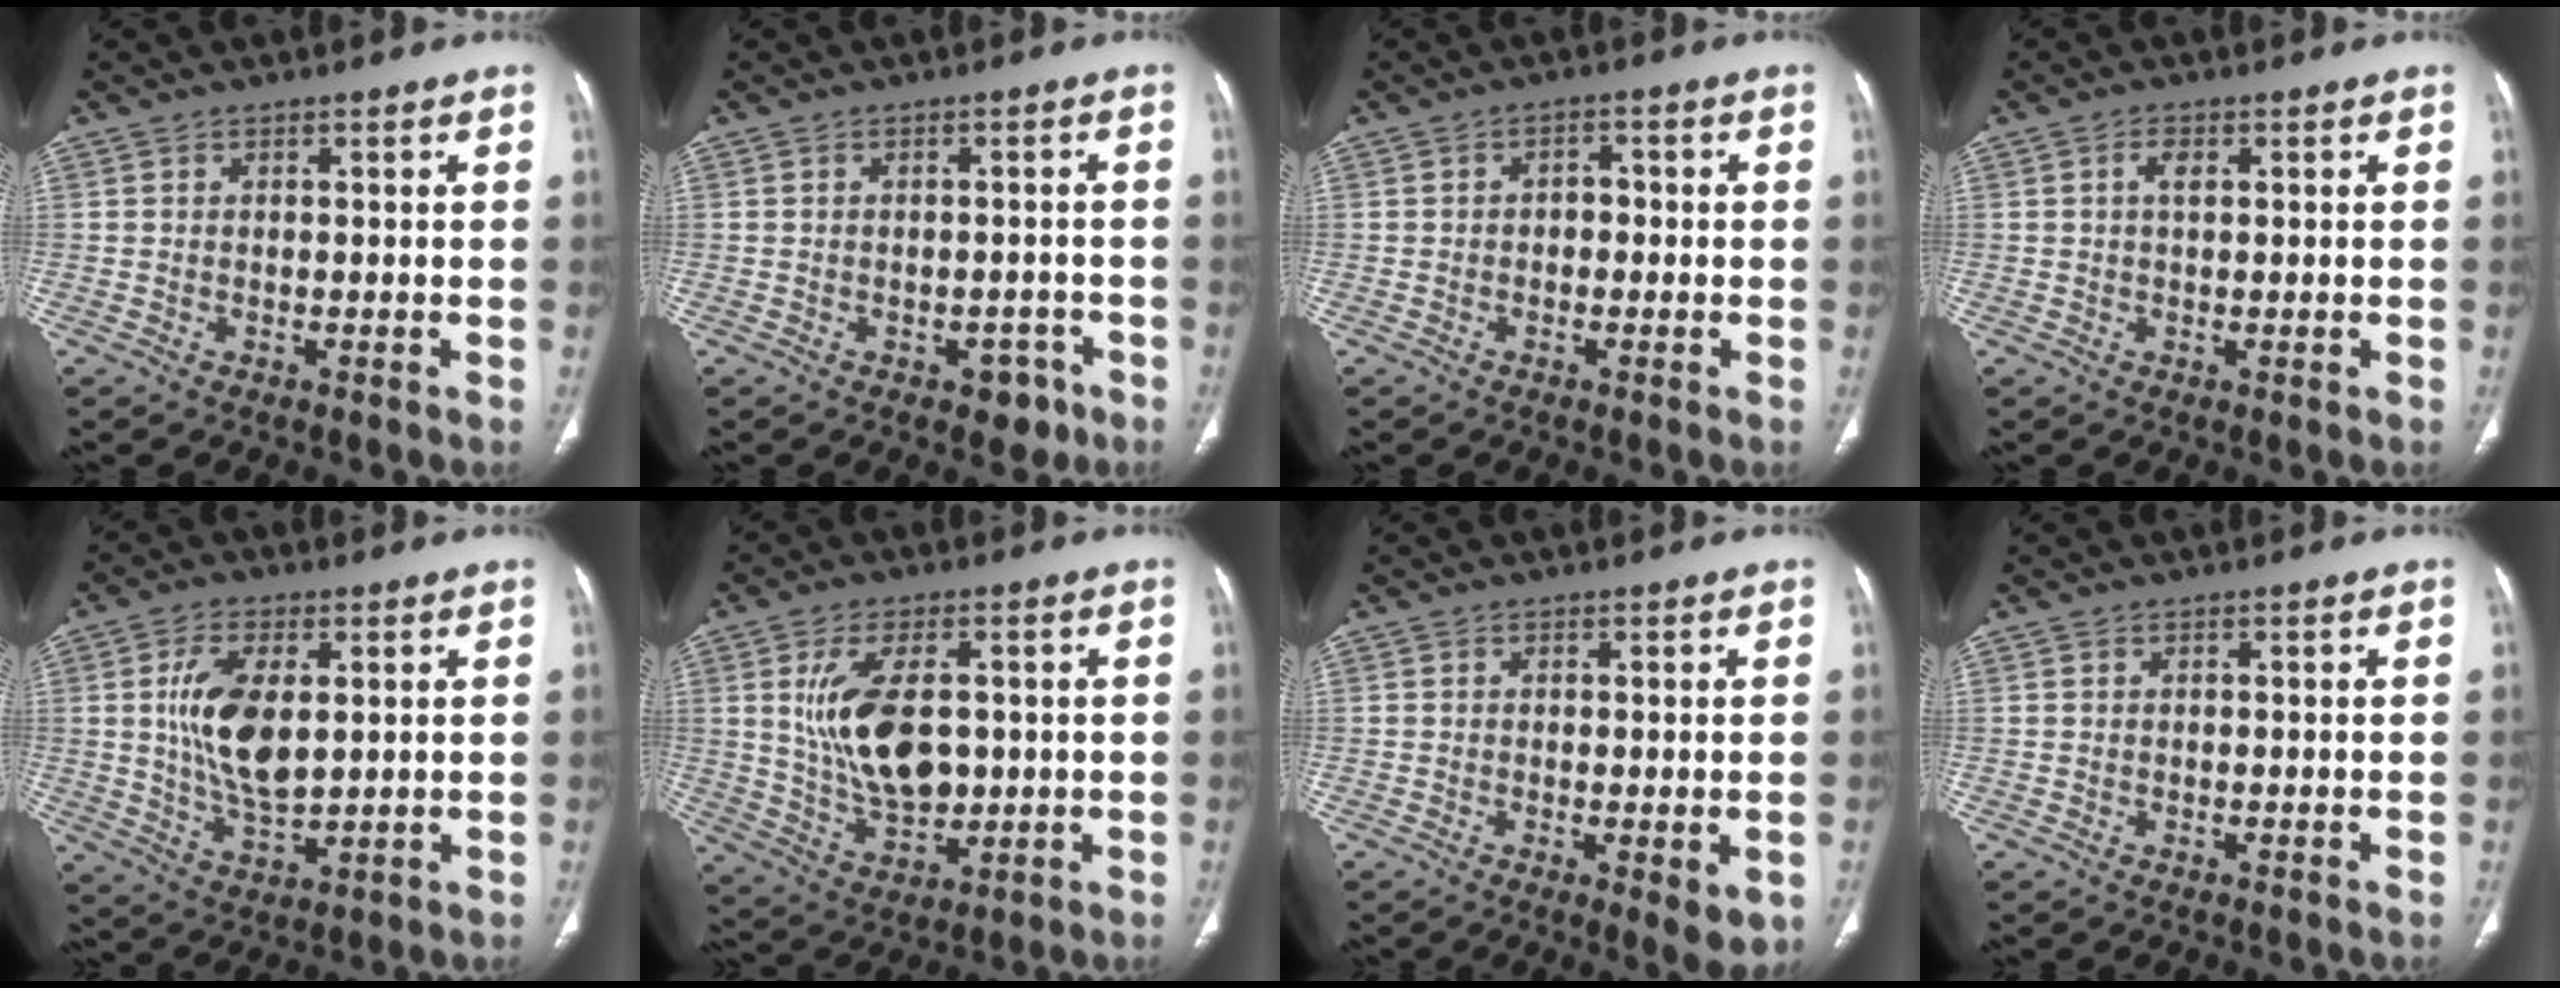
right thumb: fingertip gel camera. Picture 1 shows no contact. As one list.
[{"total": 6.3, "force": [-3.9, 3.7, 3.4], "torque": [-0.008, 0.034, -0.046]}, {"total": 2.3, "force": [-0.4, 1.7, 1.5], "torque": [-0.005, 0.012, -0.013]}, {"total": 2.2, "force": [0.6, 1.1, 1.8], "torque": [-0.032, 0.000, 0.008]}, {"total": 11.6, "force": [2.0, 6.0, 9.8], "torque": [-0.178, -0.014, 0.041]}, {"total": 13.2, "force": [1.7, 7.6, 10.7], "torque": [-0.177, -0.011, 0.042]}, {"total": 4.6, "force": [-1.0, 1.4, 4.3], "torque": [-0.063, -0.016, -0.013]}, {"total": 0.0}]